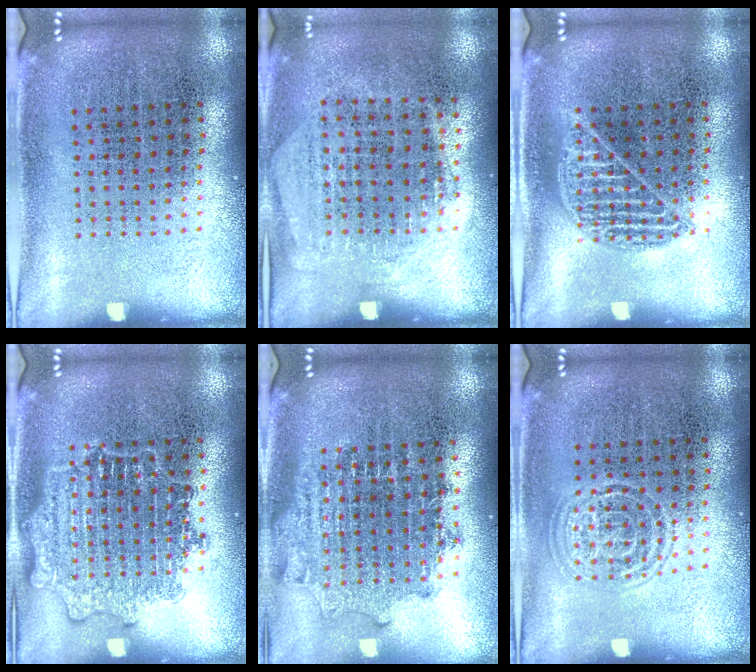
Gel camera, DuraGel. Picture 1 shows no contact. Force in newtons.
{"total": 1.3, "press": 1.1, "slide": 0.6}
{"total": 1.0, "press": 1.0, "slide": 0.1}
{"total": 2.8, "press": 2.8, "slide": 0.5}
{"total": 1.8, "press": 1.4, "slide": 1.0}
{"total": 1.3, "press": 1.3, "slide": 0.1}